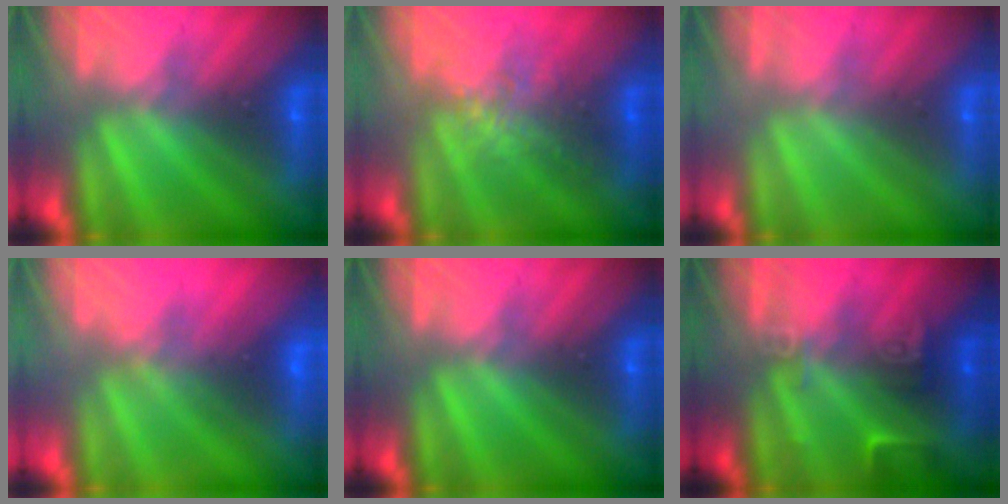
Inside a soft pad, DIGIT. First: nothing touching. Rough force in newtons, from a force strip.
{"total": 2.5}
{"total": 4.0}
{"total": 2.7}
{"total": 0.0}
{"total": 2.6}